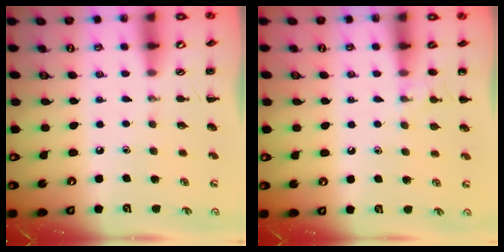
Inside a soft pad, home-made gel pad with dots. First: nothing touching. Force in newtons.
{"total": 6.3, "press": 6.1, "slide": 1.8}